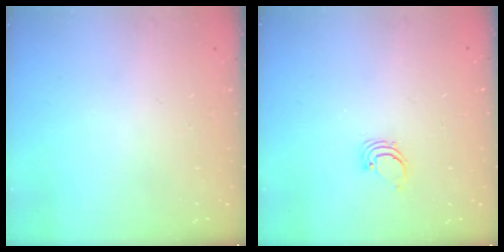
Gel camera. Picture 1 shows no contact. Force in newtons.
{"total": 1.7, "press": 1.7, "slide": 0.1}